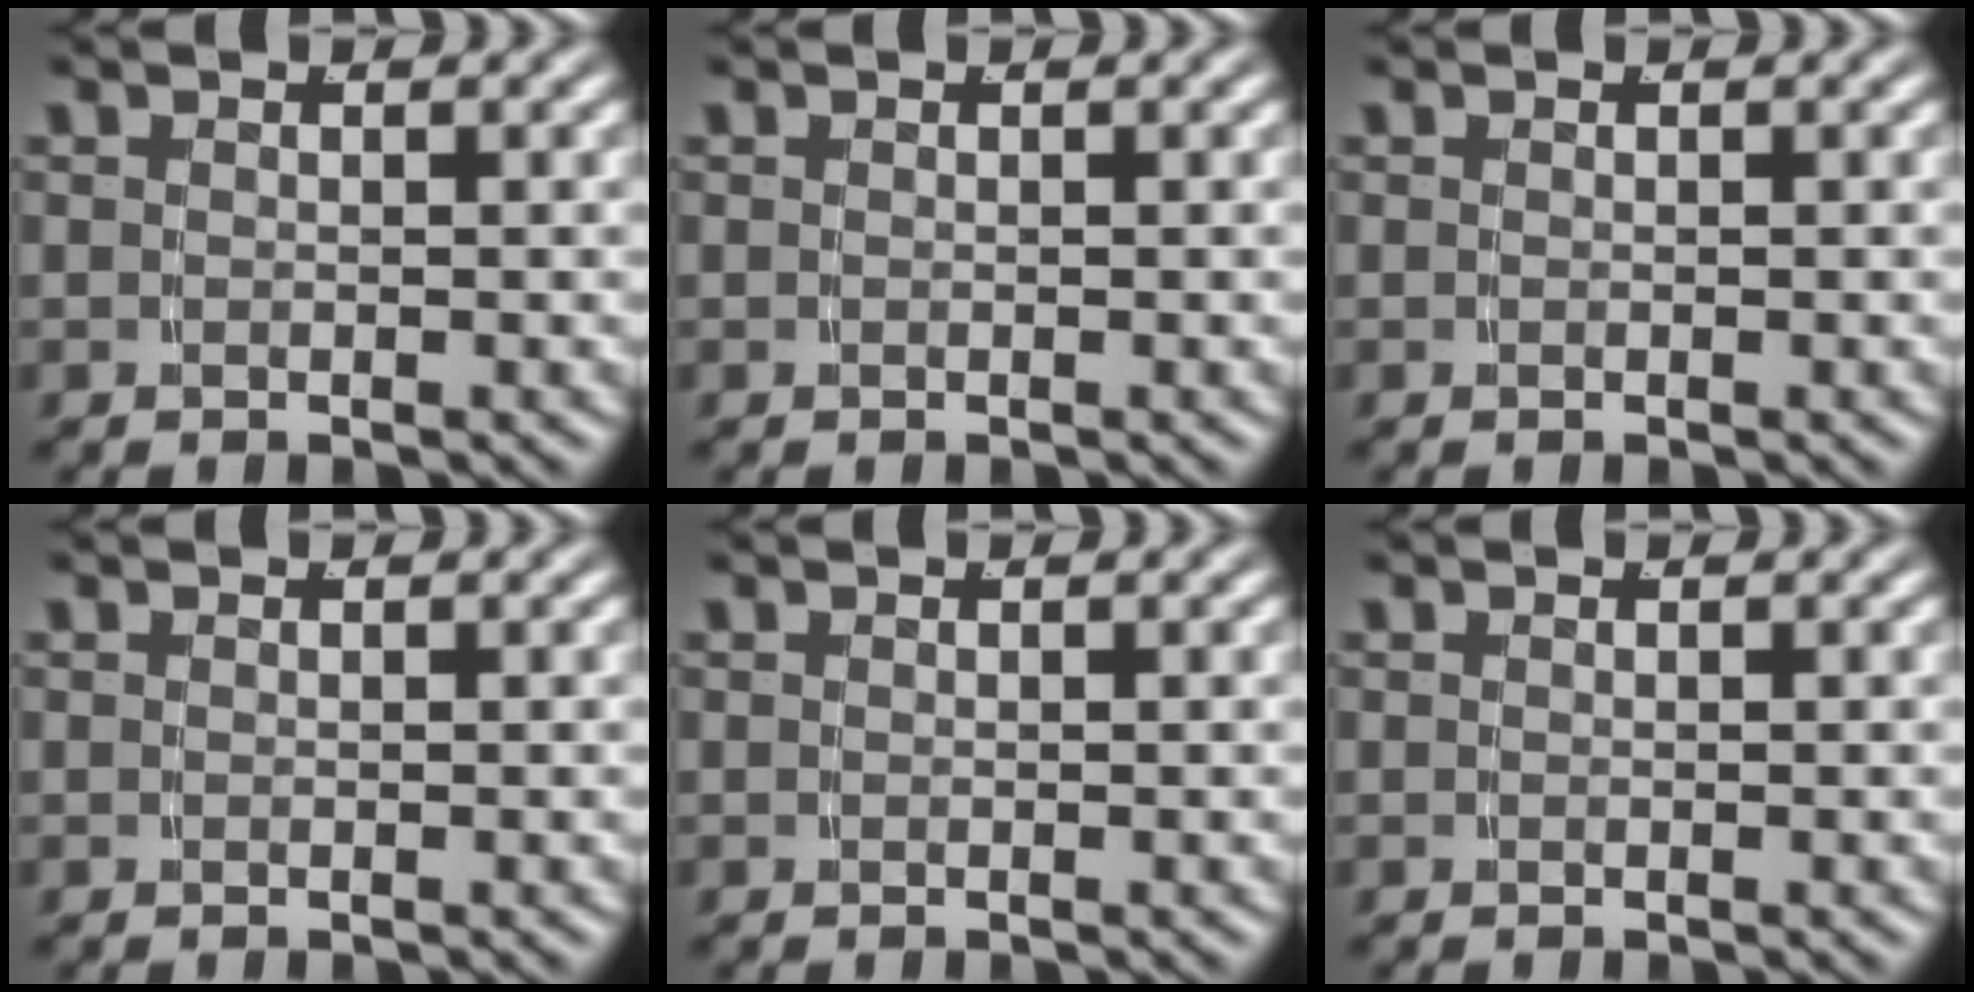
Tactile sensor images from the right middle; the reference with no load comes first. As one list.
[{"total": 0.0}, {"total": 0.0}, {"total": 0.0}, {"total": 0.0}, {"total": 0.0}]